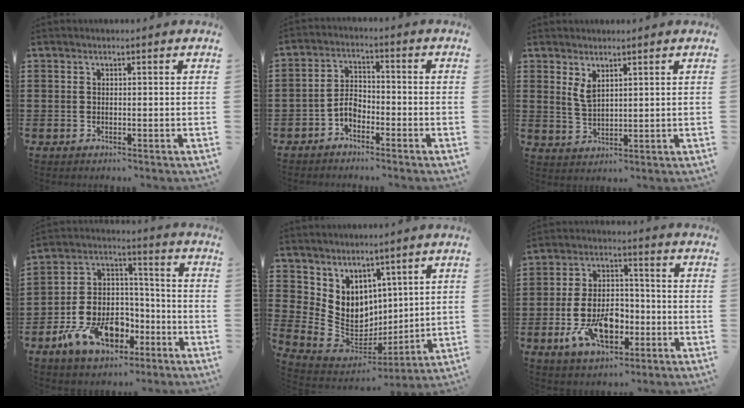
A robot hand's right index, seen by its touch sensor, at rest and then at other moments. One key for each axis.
{"total": 3.8, "fx": -2.2, "fy": 2.2, "fz": 2.2, "tx": -0.057, "ty": 0.002, "tz": -0.048}
{"total": 2.9, "fx": 1.7, "fy": 1.2, "fz": 2.0, "tx": -0.045, "ty": 0.003, "tz": 0.031}
{"total": 11.1, "fx": -5.9, "fy": 7.4, "fz": 5.8, "tx": -0.133, "ty": 0.027, "tz": -0.105}
{"total": 6.8, "fx": 2.7, "fy": 6.1, "fz": 0.8, "tx": -0.078, "ty": -0.044, "tz": 0.056}
{"total": 10.5, "fx": -3.8, "fy": 6.0, "fz": 7.7, "tx": -0.156, "ty": 0.003, "tz": -0.068}